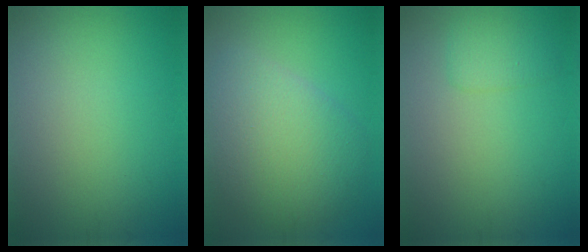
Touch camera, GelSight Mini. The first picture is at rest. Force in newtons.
{"total": 6.8, "press": 6.8, "slide": 0.5}
{"total": 1.7, "press": 1.7, "slide": 0.1}